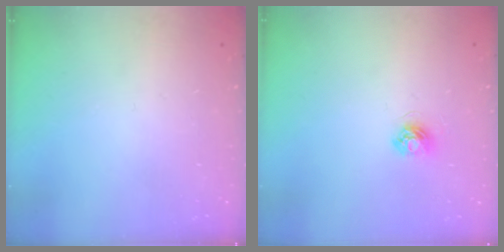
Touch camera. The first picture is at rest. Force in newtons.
{"total": 4.4, "press": 4.4, "slide": 0.5}